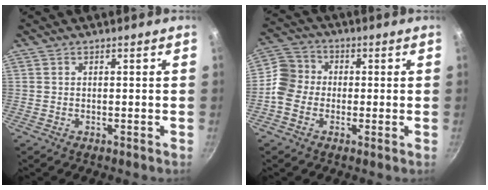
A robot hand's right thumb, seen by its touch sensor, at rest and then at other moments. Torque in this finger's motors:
{"motor_torque": [1.68, 1.34, 0.35, -0.38, 0.09]}